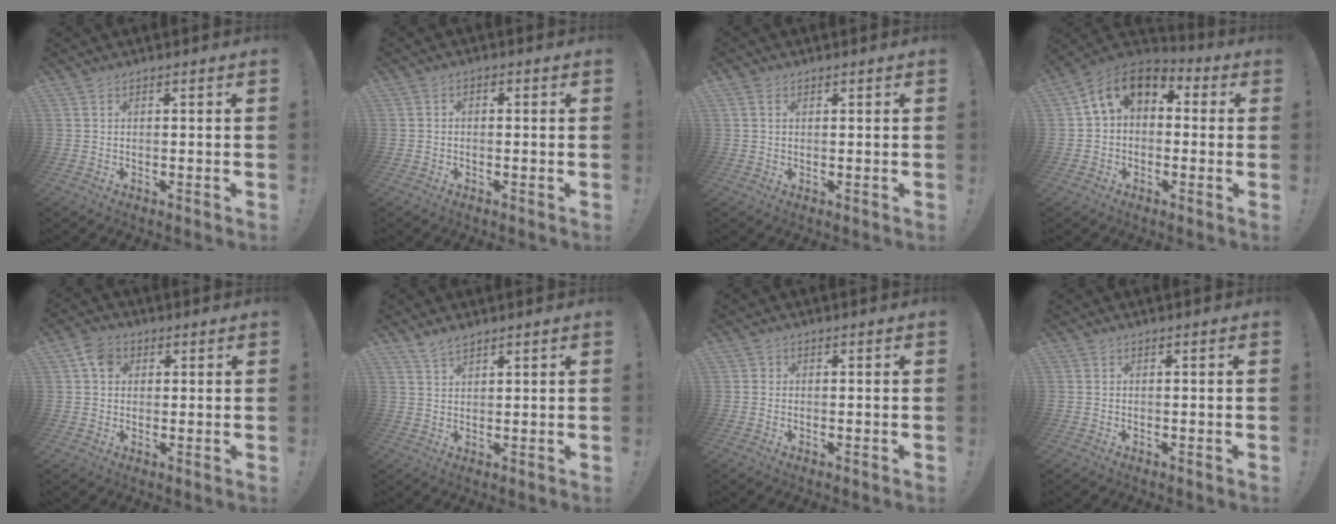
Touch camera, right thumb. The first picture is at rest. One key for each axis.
{"total": 1.5, "fx": -1.0, "fy": 0.7, "fz": 0.9, "tx": -0.018, "ty": 0.008, "tz": -0.017}
{"total": 1.9, "fx": 0.9, "fy": 1.2, "fz": 1.0, "tx": -0.014, "ty": 0.001, "tz": 0.016}
{"total": 11.5, "fx": 3.4, "fy": 7.8, "fz": 7.7, "tx": -0.130, "ty": 0.007, "tz": 0.068}
{"total": 6.0, "fx": 2.3, "fy": 4.7, "fz": 3.1, "tx": -0.049, "ty": 0.001, "tz": 0.044}
{"total": 3.8, "fx": 3.3, "fy": 1.2, "fz": 1.5, "tx": -0.022, "ty": -0.024, "tz": 0.061}
{"total": 0.9, "fx": 0.2, "fy": 0.8, "fz": 0.2, "tx": -0.004, "ty": 0.003, "tz": 0.005}
{"total": 0.0}